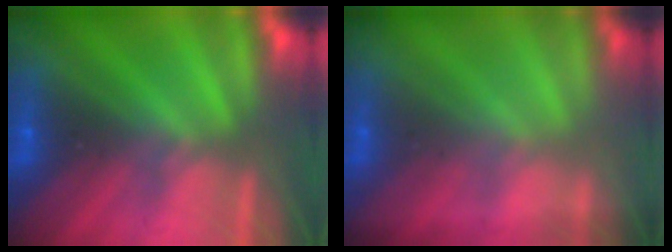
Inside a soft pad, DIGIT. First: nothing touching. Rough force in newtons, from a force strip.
{"total": 1.7}